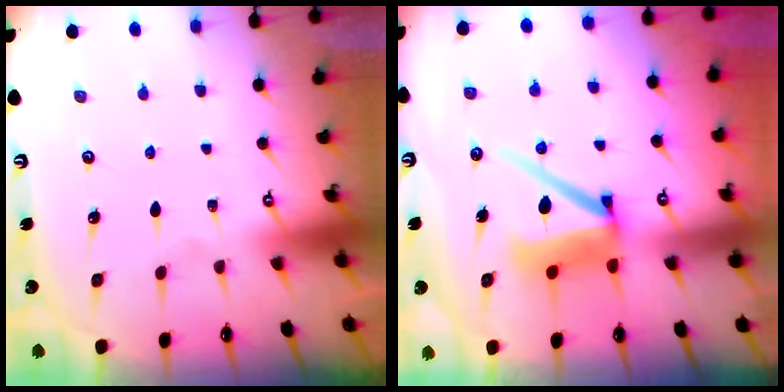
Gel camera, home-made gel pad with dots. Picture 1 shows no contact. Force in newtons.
{"total": 9.4, "press": 9.4, "slide": 1.1}